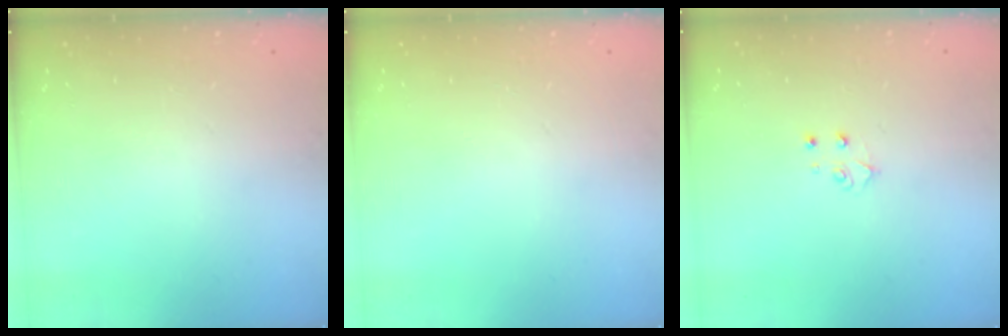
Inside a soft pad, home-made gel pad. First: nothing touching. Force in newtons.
{"total": 0.0}
{"total": 3.9, "press": 3.9, "slide": 0.3}